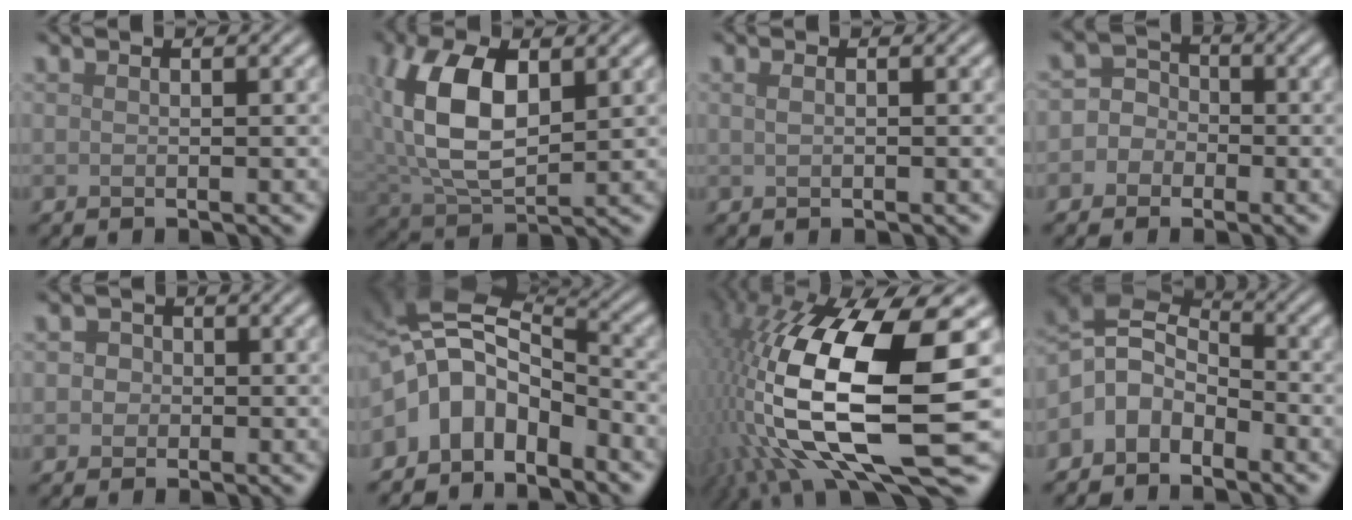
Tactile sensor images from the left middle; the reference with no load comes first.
{"total": 9.0, "force": [1.9, 5.0, 7.2], "torque": [-0.157, 0.006, 0.031]}
{"total": 1.6, "force": [0.5, 0.9, 1.2], "torque": [-0.021, 0.009, 0.000]}
{"total": 4.1, "force": [-1.0, 3.8, 1.1], "torque": [0.008, 0.021, -0.046]}
{"total": 1.9, "force": [0.0, 1.8, 0.7], "torque": [0.007, 0.003, -0.014]}
{"total": 7.2, "force": [-3.1, 4.7, 4.5], "torque": [-0.062, 0.009, -0.071]}
{"total": 18.4, "force": [-1.1, 6.9, 17.0], "torque": [-0.347, -0.020, -0.008]}
{"total": 4.8, "force": [-2.5, 3.2, 2.5], "torque": [-0.047, 0.004, -0.066]}